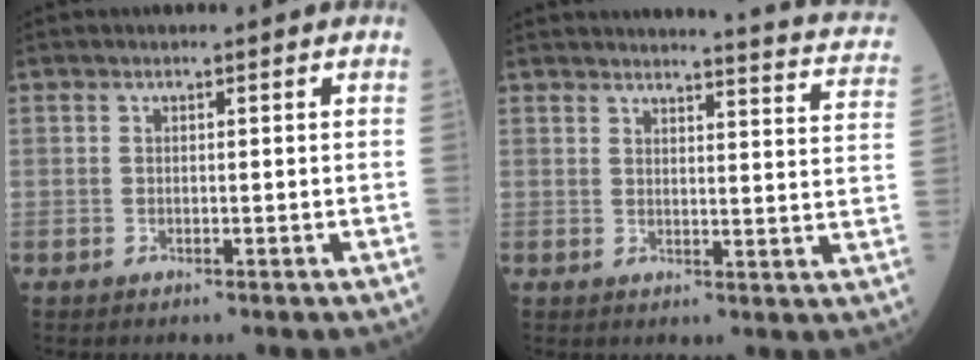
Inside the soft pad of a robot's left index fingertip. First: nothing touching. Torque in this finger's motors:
{"motor_torque": [-0.04, -0.48, 0.01, 0.00]}